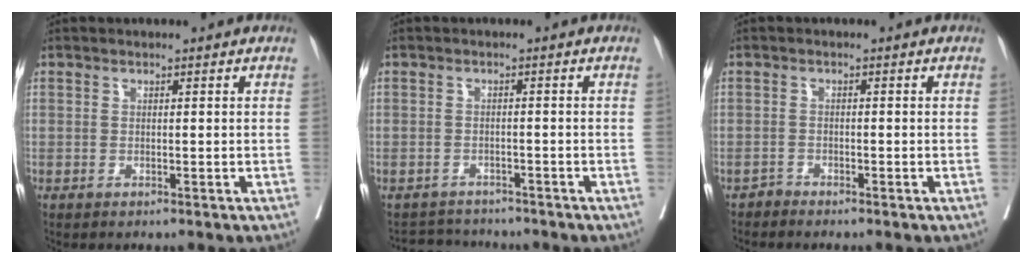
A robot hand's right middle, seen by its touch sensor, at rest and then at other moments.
{"total": 4.1, "force": [-4.0, 0.9, -0.6], "torque": [0.010, 0.004, -0.061]}
{"total": 0.9, "force": [-0.8, 0.0, -0.4], "torque": [0.010, -0.003, -0.016]}